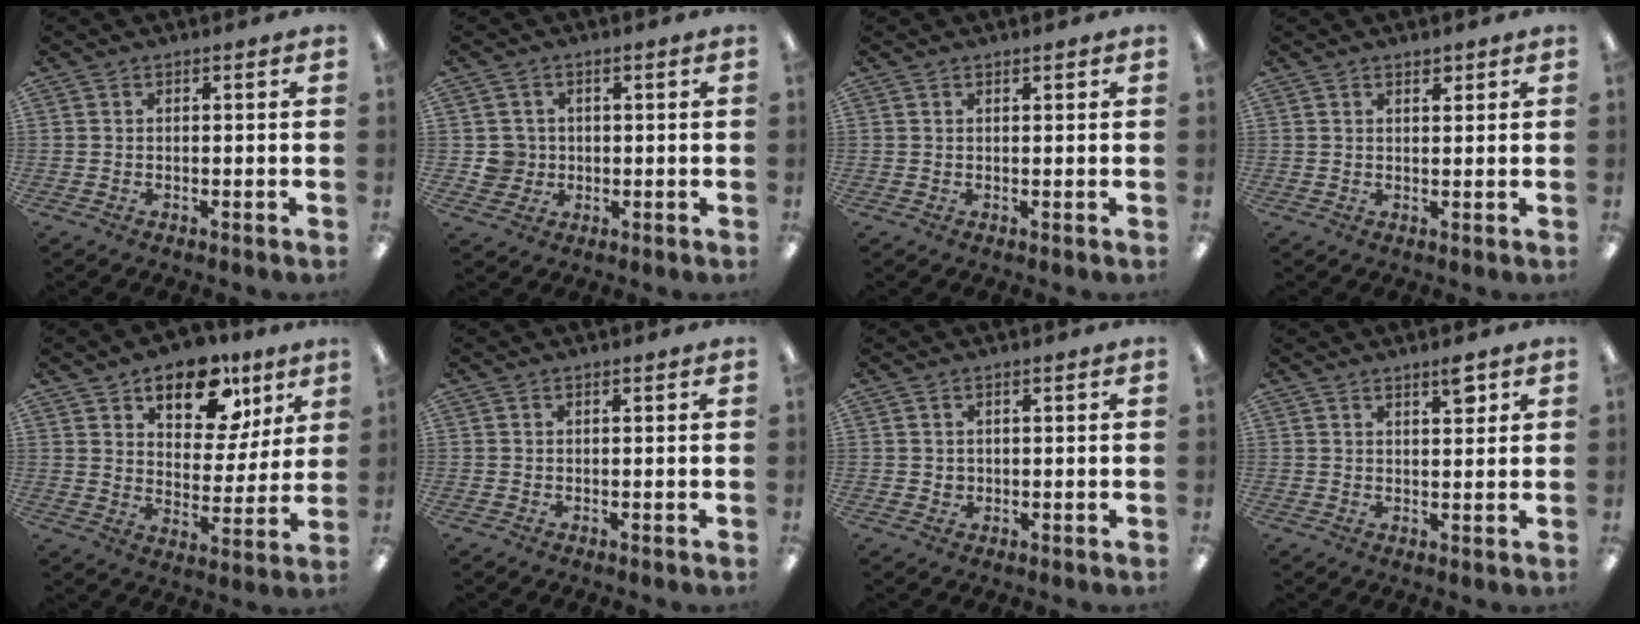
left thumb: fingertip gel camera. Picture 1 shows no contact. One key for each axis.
{"total": 4.5, "fx": 0.1, "fy": 4.5, "fz": 0.5, "tx": -0.011, "ty": 0.008, "tz": 0.002}
{"total": 0.6, "fx": 0.6, "fy": 0.2, "fz": 0.1, "tx": -0.003, "ty": 0.000, "tz": 0.011}
{"total": 1.8, "fx": 1.5, "fy": 0.7, "fz": 0.8, "tx": -0.009, "ty": -0.004, "tz": 0.025}
{"total": 14.4, "fx": 9.5, "fy": 8.0, "fz": 7.4, "tx": -0.107, "ty": -0.050, "tz": 0.165}
{"total": 0.0}
{"total": 1.4, "fx": 0.5, "fy": 1.3, "fz": 0.2, "tx": -0.006, "ty": 0.004, "tz": 0.008}
{"total": 4.1, "fx": 2.8, "fy": 1.2, "fz": 2.6, "tx": -0.027, "ty": -0.012, "tz": 0.043}